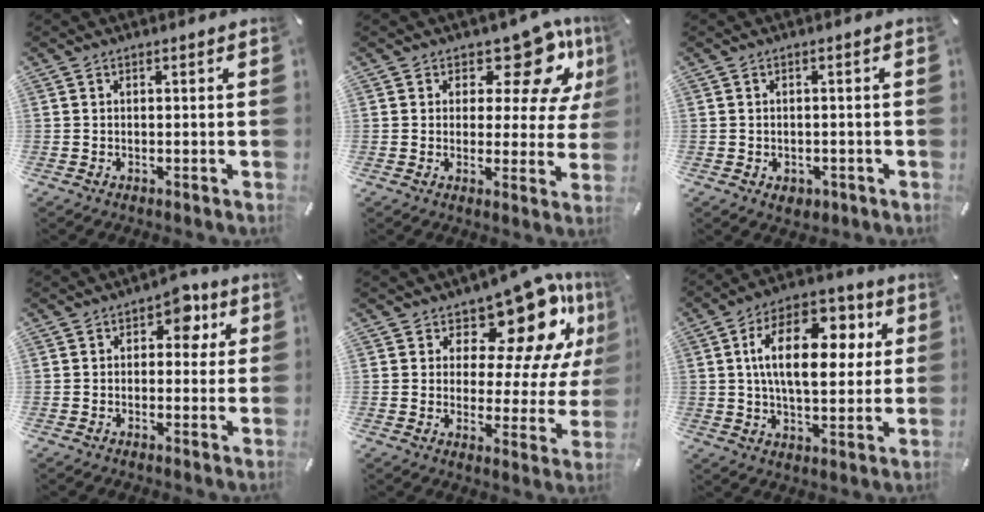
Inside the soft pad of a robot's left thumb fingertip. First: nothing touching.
{"total": 13.9, "force": [8.1, 7.0, 8.8], "torque": [-0.114, -0.057, 0.137]}
{"total": 2.5, "force": [-1.0, 2.0, 1.1], "torque": [-0.018, 0.004, -0.018]}
{"total": 6.6, "force": [2.2, 4.5, 4.3], "torque": [-0.036, -0.005, 0.028]}
{"total": 16.2, "force": [11.0, 7.3, 9.4], "torque": [-0.132, -0.098, 0.185]}
{"total": 18.3, "force": [4.4, 10.4, 14.4], "torque": [-0.242, 0.001, 0.072]}